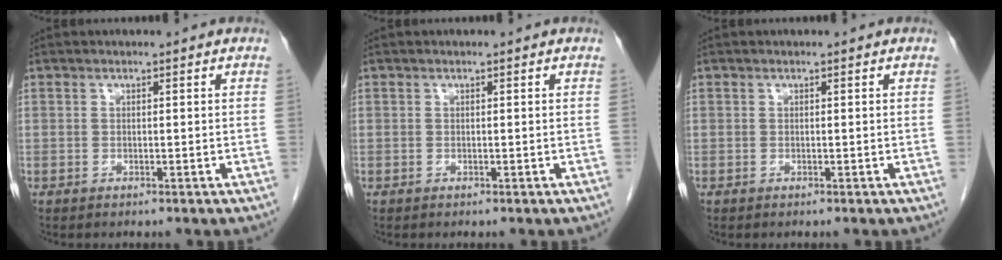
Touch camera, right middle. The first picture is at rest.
{"total": 0.0}
{"total": 0.0}